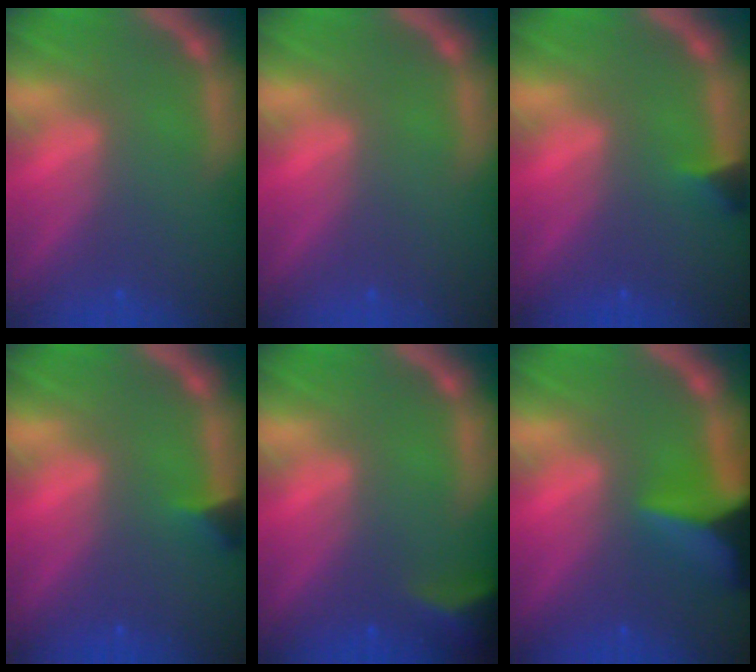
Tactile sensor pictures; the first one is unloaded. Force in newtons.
{"total": 0.0}
{"total": 1.4}
{"total": 1.4}
{"total": 3.5}
{"total": 7.5}